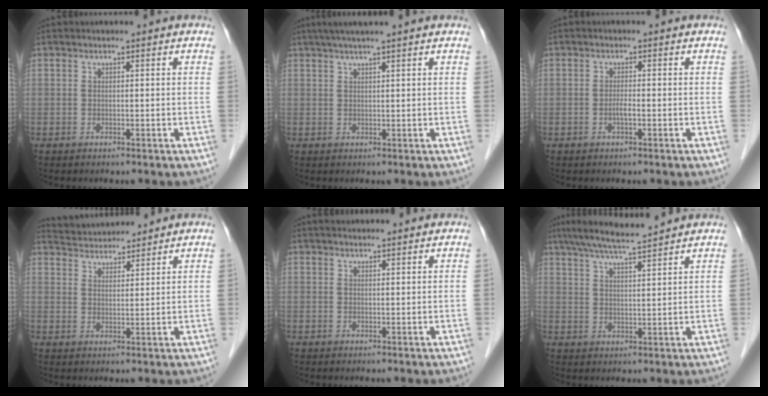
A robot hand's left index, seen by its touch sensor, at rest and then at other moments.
{"total": 6.8, "force": [5.4, -0.5, 4.2], "torque": [-0.065, 0.034, 0.080]}
{"total": 1.4, "force": [-0.5, 0.1, 1.2], "torque": [-0.026, 0.000, -0.010]}
{"total": 6.8, "force": [6.7, 1.1, 0.8], "torque": [-0.018, 0.028, 0.110]}
{"total": 5.2, "force": [4.9, 0.7, 1.6], "torque": [-0.020, 0.029, 0.060]}
{"total": 9.1, "force": [7.9, -0.4, 4.4], "torque": [-0.080, 0.023, 0.127]}